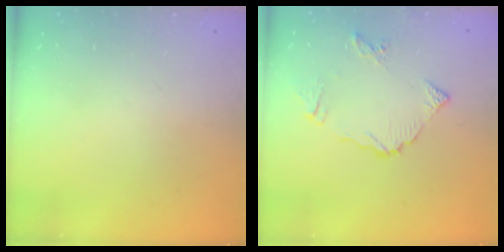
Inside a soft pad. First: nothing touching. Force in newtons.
{"total": 8.4, "press": 8.4, "slide": 0.9}